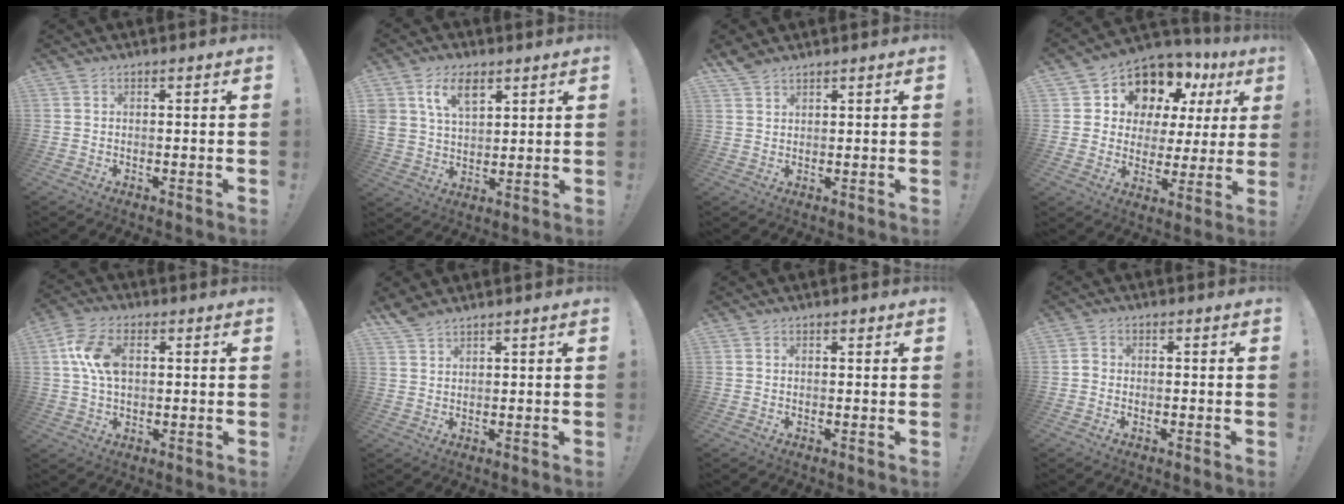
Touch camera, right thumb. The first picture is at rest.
{"total": 10.5, "force": [6.0, 6.2, 5.9], "torque": [-0.100, -0.018, 0.115]}
{"total": 3.2, "force": [2.8, 1.1, 1.1], "torque": [-0.018, -0.016, 0.054]}
{"total": 11.2, "force": [7.8, 7.1, 3.5], "torque": [-0.058, -0.072, 0.152]}
{"total": 10.6, "force": [2.1, 6.5, 8.1], "torque": [-0.156, 0.006, 0.039]}
{"total": 3.2, "force": [2.9, 0.6, 1.2], "torque": [-0.022, -0.019, 0.055]}
{"total": 0.7, "force": [0.4, 0.4, 0.2], "torque": [0.001, -0.002, 0.007]}
{"total": 1.7, "force": [-0.7, 1.1, 1.0], "torque": [-0.015, 0.006, -0.011]}